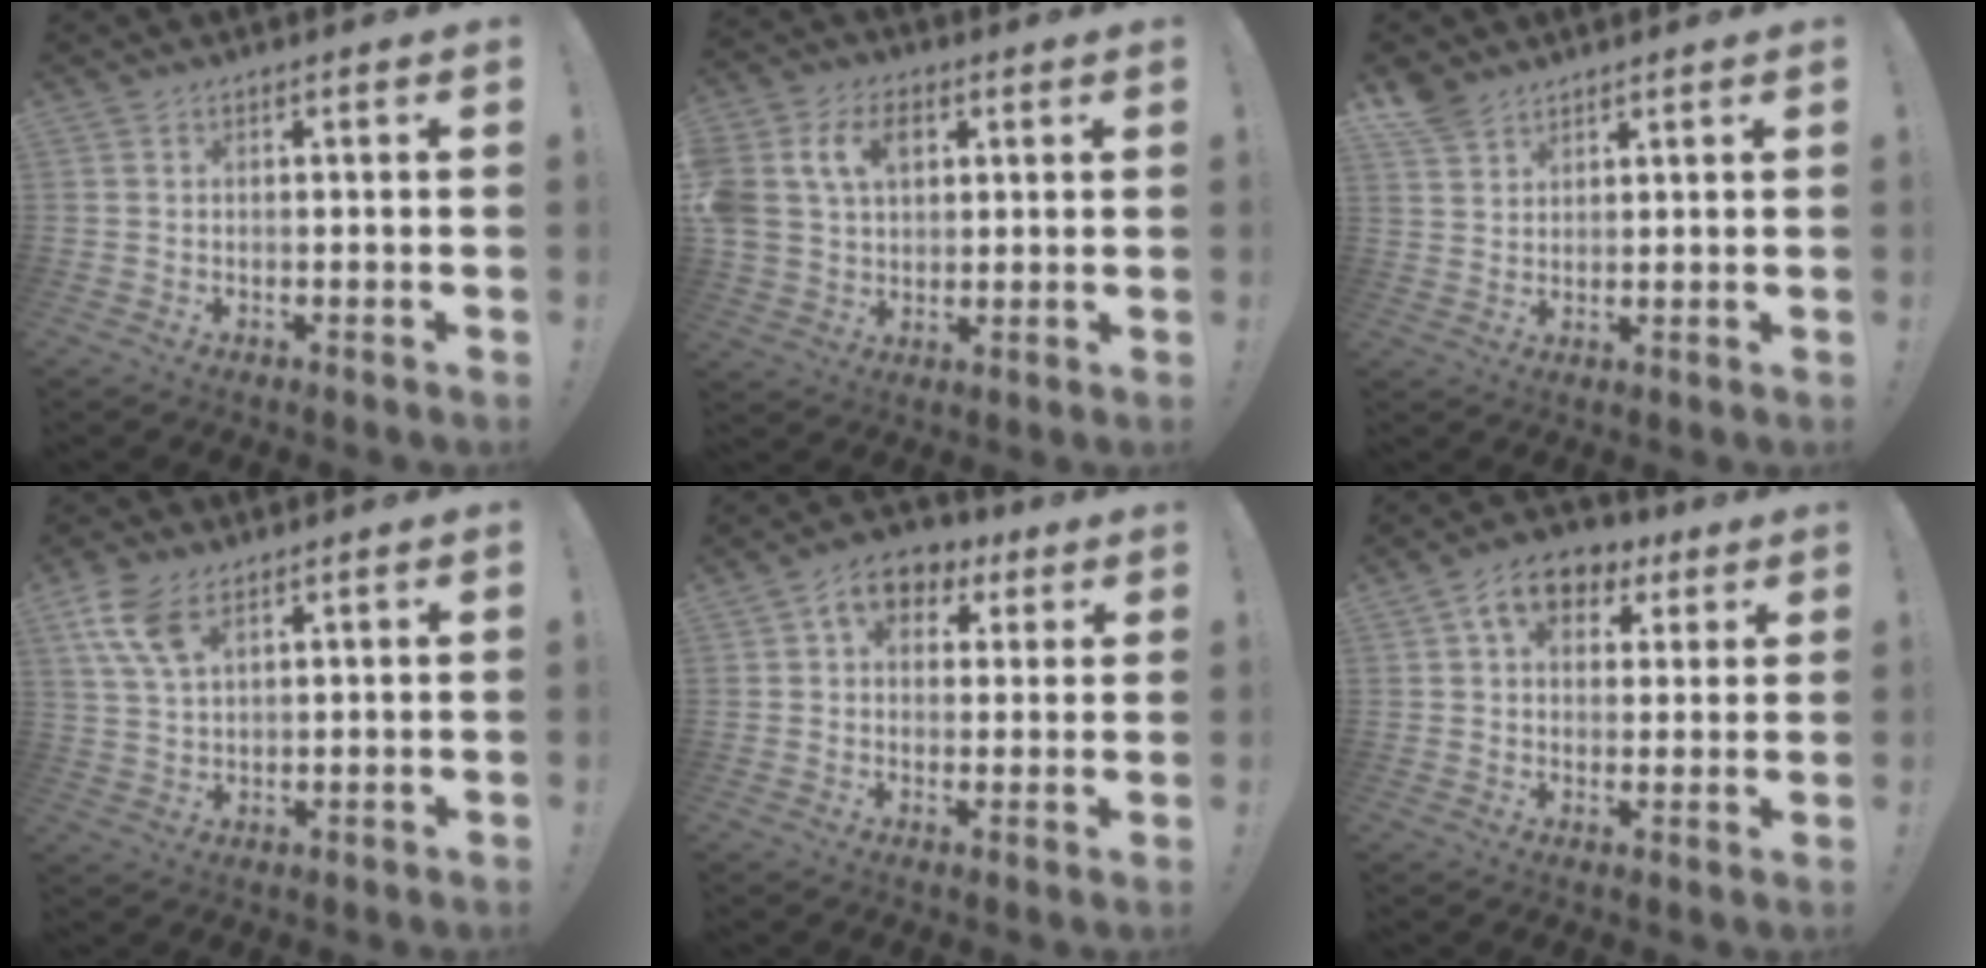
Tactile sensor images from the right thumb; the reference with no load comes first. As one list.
[{"total": 13.2, "force": [4.7, 10.0, 7.3], "torque": [-0.142, -0.003, 0.092]}, {"total": 5.4, "force": [4.5, 2.5, 1.5], "torque": [-0.031, -0.025, 0.087]}, {"total": 9.4, "force": [5.1, 4.9, 6.3], "torque": [-0.124, -0.013, 0.099]}, {"total": 8.9, "force": [3.4, 6.5, 4.9], "torque": [-0.068, -0.006, 0.064]}, {"total": 10.6, "force": [4.5, 7.6, 5.8], "torque": [-0.089, -0.009, 0.085]}]